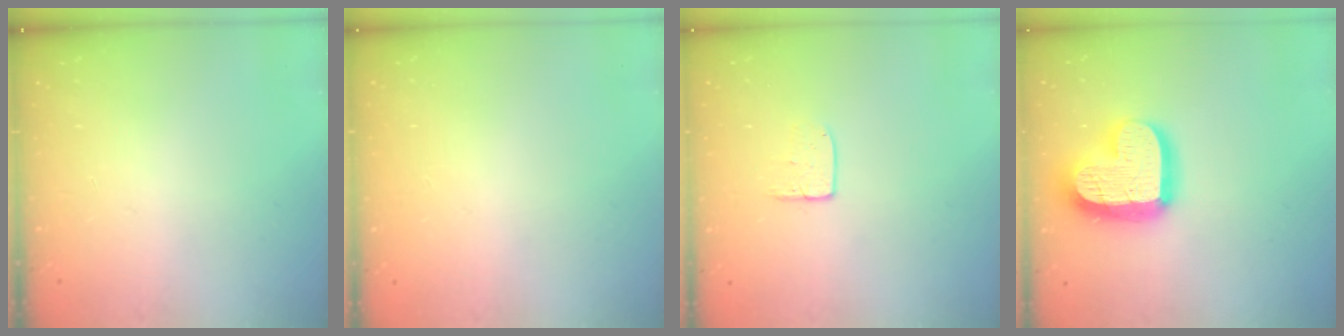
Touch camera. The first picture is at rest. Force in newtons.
{"total": 0.6, "press": 0.6, "slide": 0.1}
{"total": 5.4, "press": 5.4, "slide": 0.4}
{"total": 20.3, "press": 20.2, "slide": 1.7}